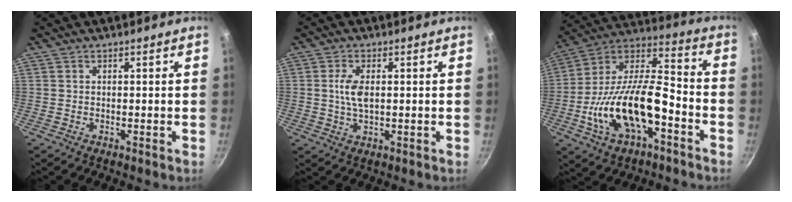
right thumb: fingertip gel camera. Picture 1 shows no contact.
{"total": 4.8, "force": [0.5, 2.4, 4.1], "torque": [-0.081, 0.002, 0.009]}
{"total": 21.5, "force": [-7.0, 10.0, 17.7], "torque": [-0.312, 0.051, -0.137]}